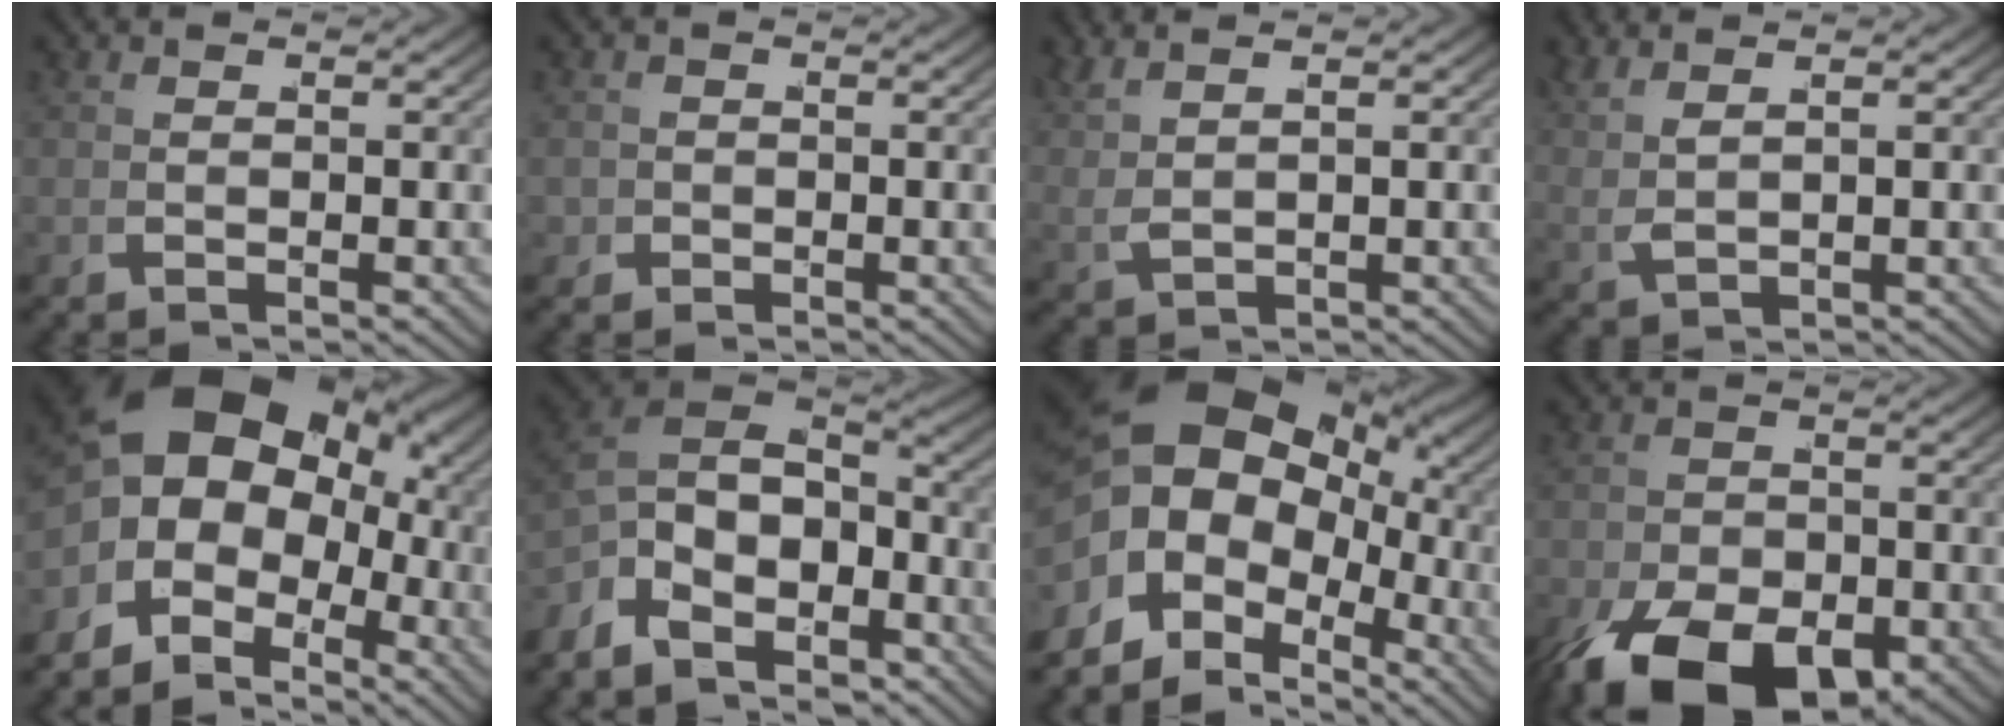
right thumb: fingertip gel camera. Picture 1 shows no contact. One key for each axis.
{"total": 2.0, "fx": -0.6, "fy": 1.8, "fz": 0.7, "tx": -0.016, "ty": -0.008, "tz": -0.007}
{"total": 2.3, "fx": 1.9, "fy": 0.1, "fz": 1.3, "tx": -0.027, "ty": 0.012, "tz": 0.043}
{"total": 2.7, "fx": 2.2, "fy": 0.1, "fz": 1.5, "tx": -0.024, "ty": 0.016, "tz": 0.045}
{"total": 14.6, "fx": 1.1, "fy": 9.9, "fz": 10.6, "tx": -0.194, "ty": -0.013, "tz": 0.016}
{"total": 10.1, "fx": -1.1, "fy": 6.9, "fz": 7.3, "tx": -0.167, "ty": -0.029, "tz": -0.004}
{"total": 15.2, "fx": 0.8, "fy": 10.6, "fz": 10.8, "tx": -0.207, "ty": -0.017, "tz": 0.007}
{"total": 10.7, "fx": -5.4, "fy": 5.9, "fz": 7.2, "tx": -0.125, "ty": -0.042, "tz": -0.067}